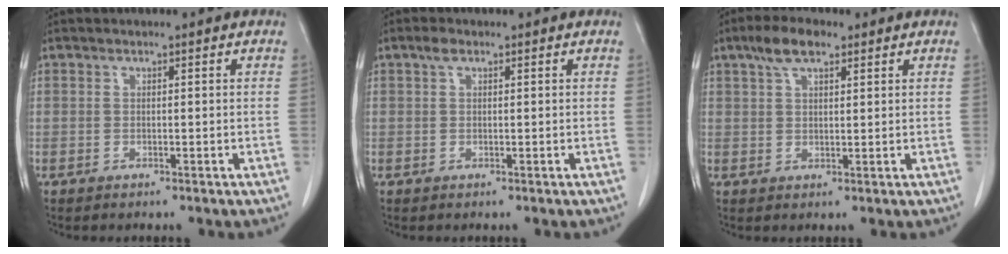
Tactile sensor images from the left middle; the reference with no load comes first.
{"total": 1.2, "force": [0.7, 0.6, 0.8], "torque": [-0.015, 0.009, 0.012]}
{"total": 5.2, "force": [3.3, 1.9, 3.5], "torque": [-0.071, 0.014, 0.062]}